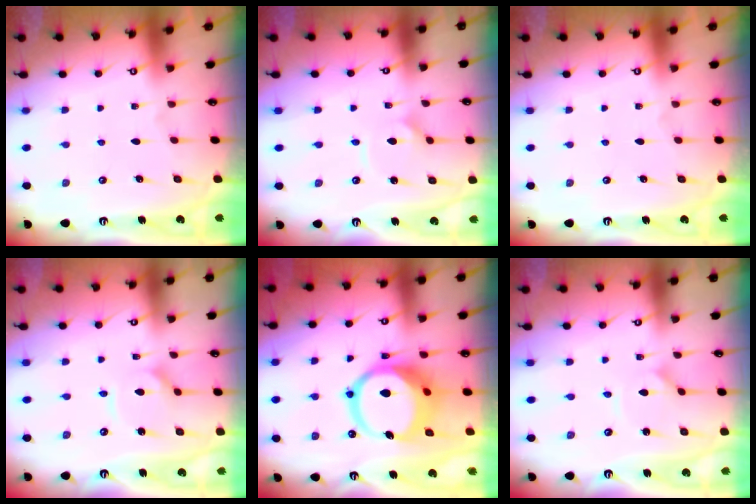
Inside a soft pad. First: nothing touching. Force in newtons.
{"total": 3.8, "press": 3.8, "slide": 0.1}
{"total": 0.0}
{"total": 4.9, "press": 4.9, "slide": 0.5}
{"total": 14.0, "press": 13.9, "slide": 1.8}
{"total": 0.9, "press": 0.9, "slide": 0.0}